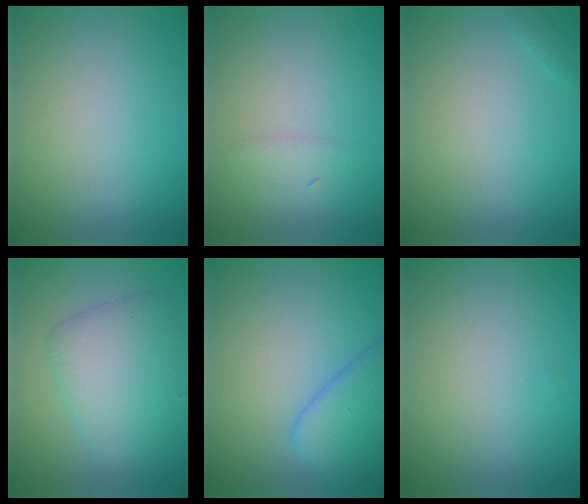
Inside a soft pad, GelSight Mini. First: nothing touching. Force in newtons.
{"total": 1.3, "press": 1.3, "slide": 0.1}
{"total": 0.7, "press": 0.7, "slide": 0.1}
{"total": 5.3, "press": 5.3, "slide": 0.1}
{"total": 4.1, "press": 4.1, "slide": 0.2}
{"total": 0.0}